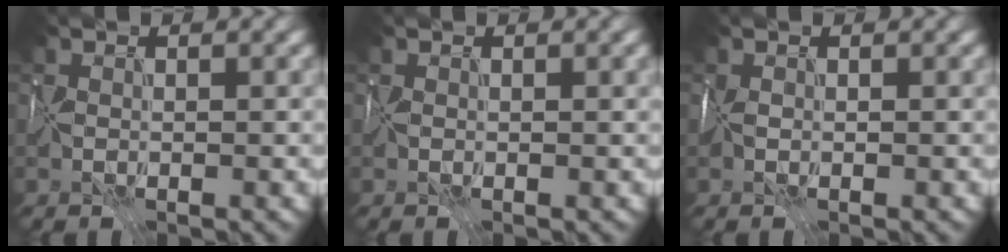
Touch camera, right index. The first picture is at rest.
{"total": 1.0, "force": [0.3, 0.3, 0.9], "torque": [-0.020, -0.001, 0.005]}
{"total": 0.0}